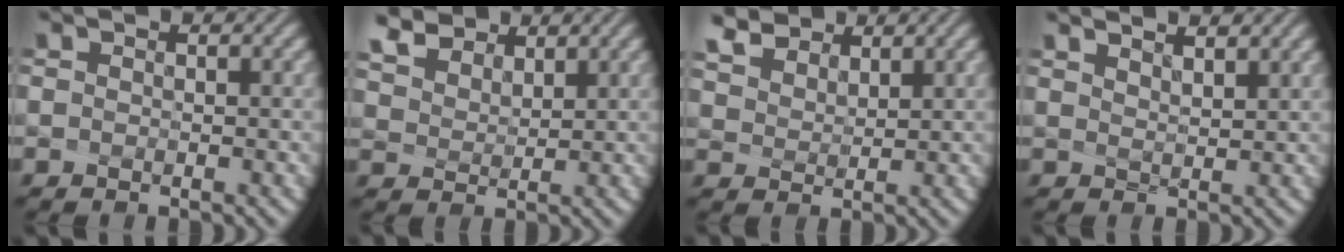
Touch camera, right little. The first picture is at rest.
{"total": 5.4, "force": [4.3, 2.6, 1.8], "torque": [-0.087, 0.000, 0.095]}
{"total": 4.6, "force": [3.8, 2.0, 1.5], "torque": [-0.074, -0.003, 0.082]}
{"total": 2.2, "force": [2.1, -0.2, 0.8], "torque": [-0.020, -0.008, 0.056]}